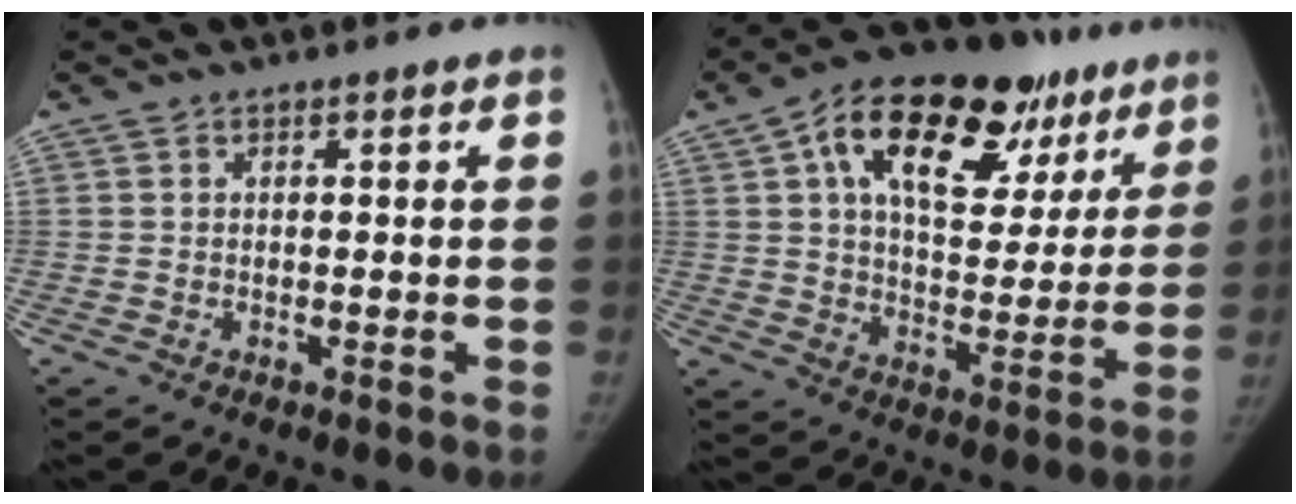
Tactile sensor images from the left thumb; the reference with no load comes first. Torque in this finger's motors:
{"motor_torque": [-0.03, 0.94, 1.66, -1.11, 0.14]}